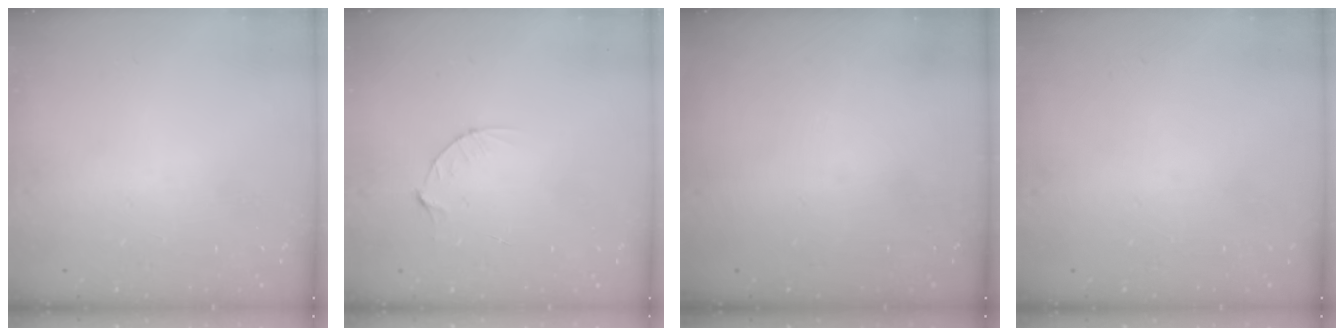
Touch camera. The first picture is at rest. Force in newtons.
{"total": 3.2, "press": 3.2, "slide": 0.3}
{"total": 0.0}
{"total": 0.0}